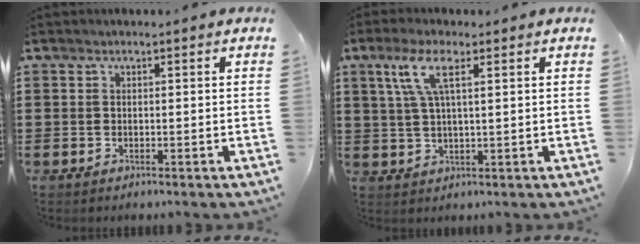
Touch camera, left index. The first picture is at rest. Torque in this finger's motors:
{"motor_torque": [1.13, 1.01, 0.52, 0.09]}